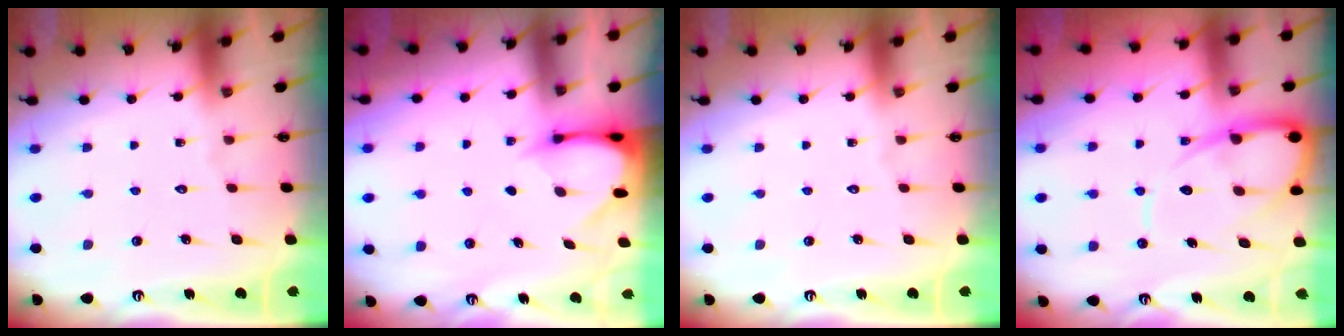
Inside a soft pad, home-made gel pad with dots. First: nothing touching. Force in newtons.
{"total": 3.3, "press": 3.3, "slide": 0.3}
{"total": 0.0}
{"total": 11.6, "press": 11.6, "slide": 1.1}